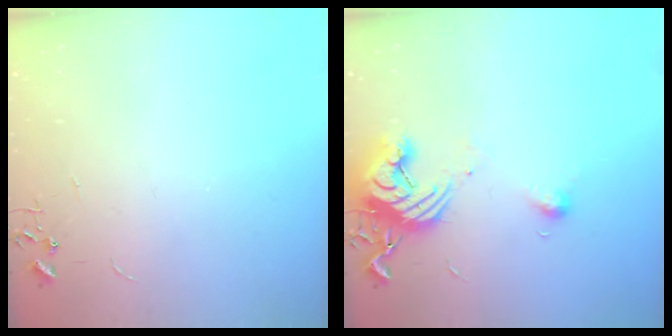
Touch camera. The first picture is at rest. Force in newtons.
{"total": 13.5, "press": 13.5, "slide": 1.3}